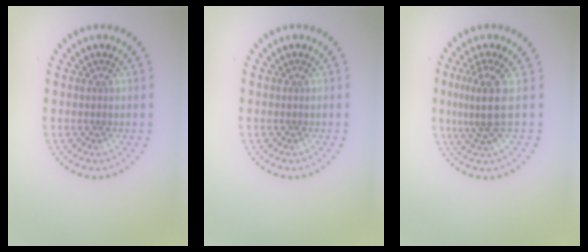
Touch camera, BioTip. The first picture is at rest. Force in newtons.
{"total": 0.0}
{"total": 3.4, "press": 2.5, "slide": 2.3}